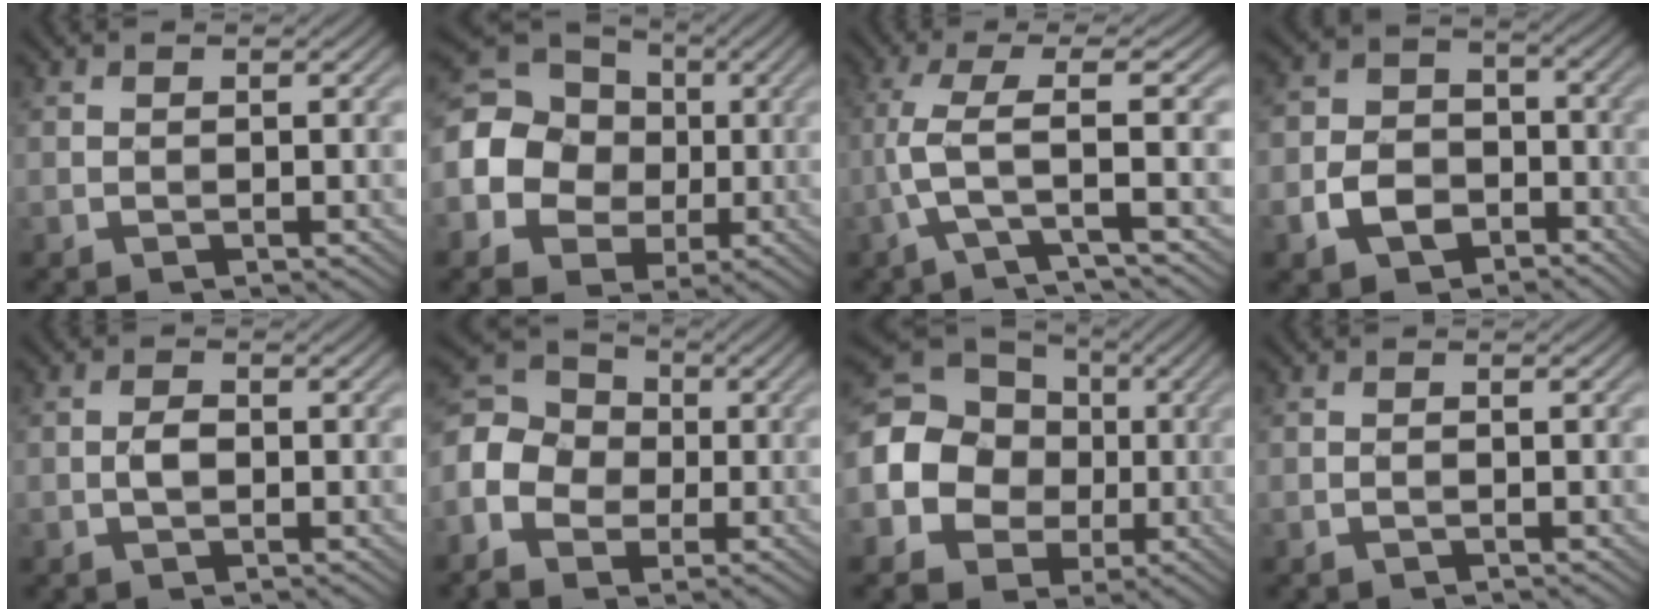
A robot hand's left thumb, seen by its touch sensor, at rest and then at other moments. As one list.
[{"total": 13.7, "force": [-1.0, 12.2, 6.2], "torque": [-0.195, 0.011, -0.033]}, {"total": 4.6, "force": [-1.0, 0.0, 4.5], "torque": [-0.099, 0.019, -0.034]}, {"total": 7.5, "force": [-3.7, 5.5, 3.5], "torque": [-0.080, -0.008, -0.075]}, {"total": 1.8, "force": [-0.3, 1.0, 1.5], "torque": [-0.033, 0.003, -0.007]}, {"total": 9.2, "force": [-2.3, 7.5, 4.7], "torque": [-0.144, -0.009, -0.059]}, {"total": 14.8, "force": [-1.3, 13.0, 7.0], "torque": [-0.197, -0.005, -0.042]}, {"total": 0.5, "force": [-0.2, 0.0, 0.4], "torque": [-0.011, 0.002, -0.003]}]